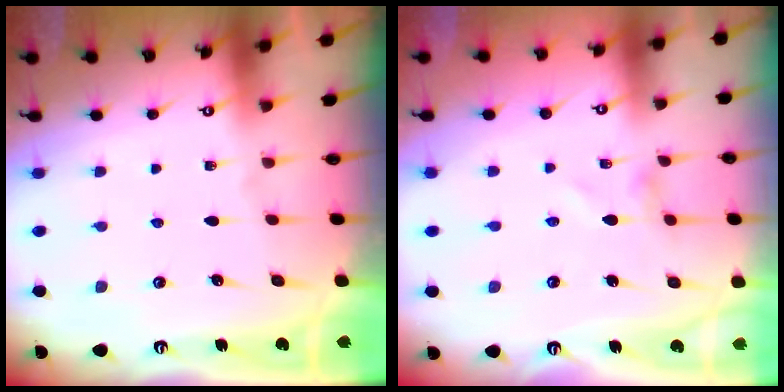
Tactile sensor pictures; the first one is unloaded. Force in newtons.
{"total": 0.8, "press": 0.7, "slide": 0.1}